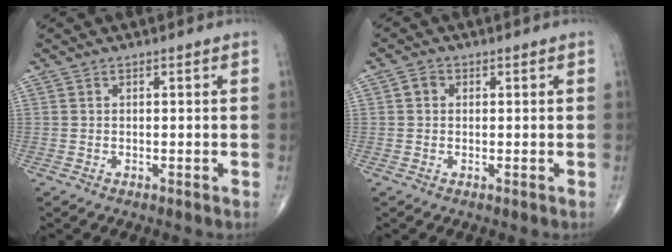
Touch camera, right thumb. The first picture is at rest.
{"total": 1.9, "force": [0.3, 1.7, 0.9], "torque": [-0.010, 0.006, 0.003]}